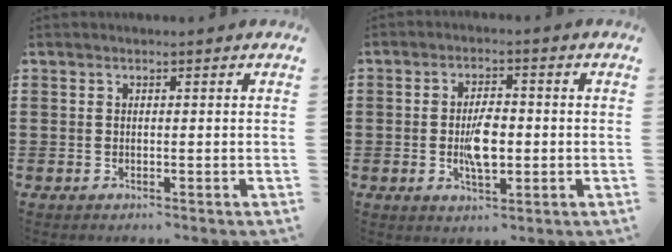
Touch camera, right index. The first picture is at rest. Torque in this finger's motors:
{"motor_torque": [1.51, 0.63, 0.47, 0.12]}